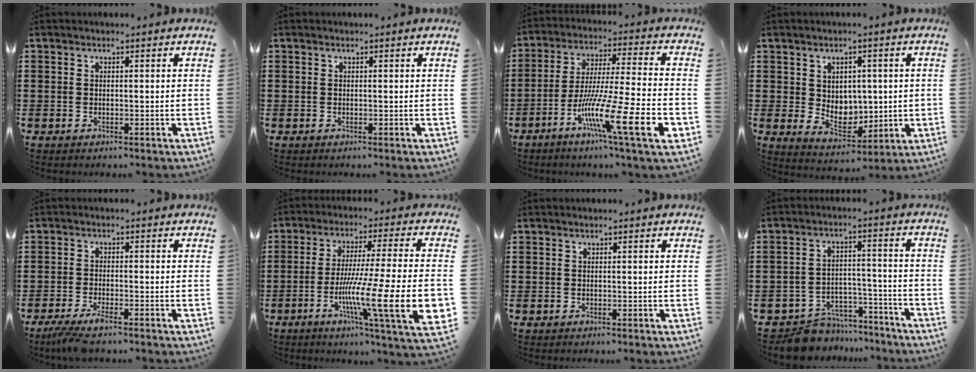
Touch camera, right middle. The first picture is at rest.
{"total": 0.0}
{"total": 15.3, "force": [-7.2, 1.4, 13.4], "torque": [-0.247, -0.013, -0.126]}
{"total": 5.2, "force": [2.2, 4.2, 1.9], "torque": [-0.035, -0.012, 0.038]}
{"total": 3.7, "force": [-3.0, 0.1, 2.2], "torque": [-0.050, -0.011, -0.057]}
{"total": 16.2, "force": [-5.0, 1.5, 15.4], "torque": [-0.284, -0.022, -0.085]}
{"total": 0.0}
{"total": 7.4, "force": [-7.1, 1.9, 0.6], "torque": [-0.016, 0.023, -0.141]}